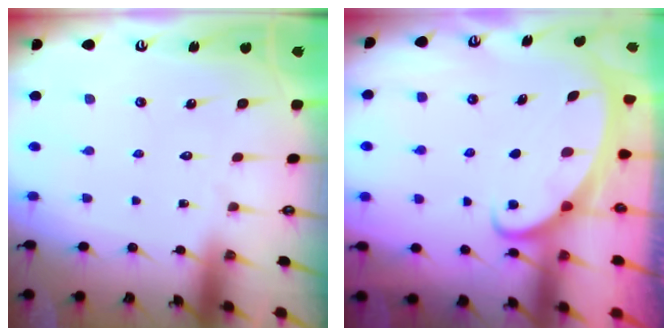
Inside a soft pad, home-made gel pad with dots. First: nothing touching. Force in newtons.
{"total": 2.1, "press": 2.1, "slide": 0.3}